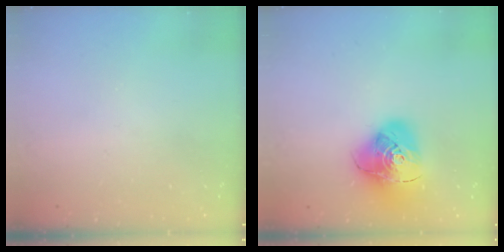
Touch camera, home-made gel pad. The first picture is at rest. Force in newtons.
{"total": 17.5, "press": 17.3, "slide": 2.1}